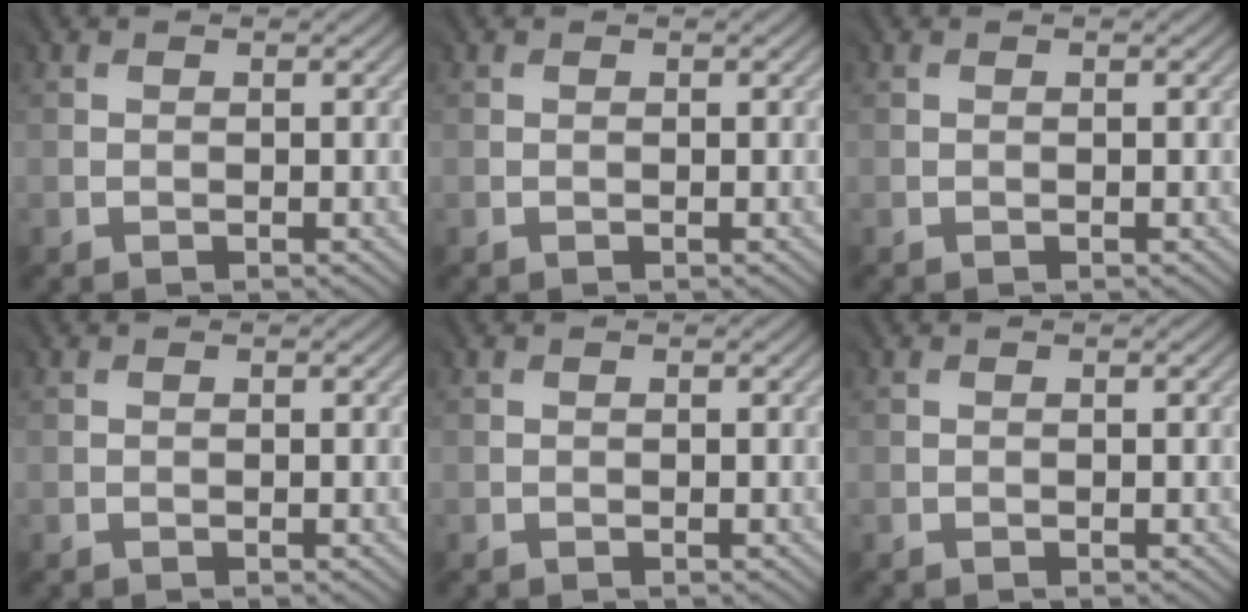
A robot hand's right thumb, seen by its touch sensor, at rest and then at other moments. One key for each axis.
{"total": 0.0}
{"total": 0.0}
{"total": 0.0}
{"total": 0.0}
{"total": 0.0}